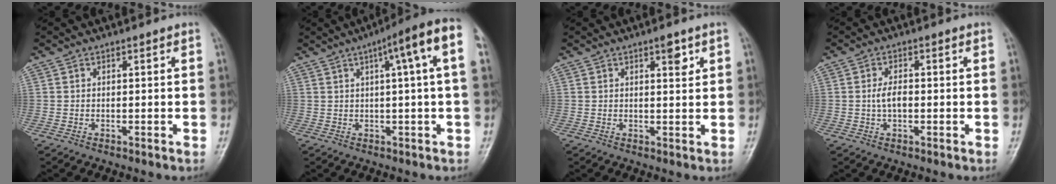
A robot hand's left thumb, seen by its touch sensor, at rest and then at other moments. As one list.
[{"total": 9.7, "force": [2.8, 0.2, 9.3], "torque": [-0.131, 0.028, 0.033]}, {"total": 2.6, "force": [1.4, 0.8, 2.1], "torque": [-0.021, -0.006, 0.020]}, {"total": 3.0, "force": [-0.3, 1.6, 2.5], "torque": [-0.047, 0.007, -0.010]}]